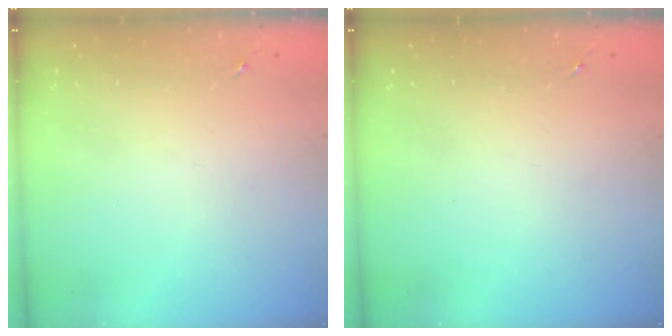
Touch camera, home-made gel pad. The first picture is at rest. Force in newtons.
{"total": 0.0}